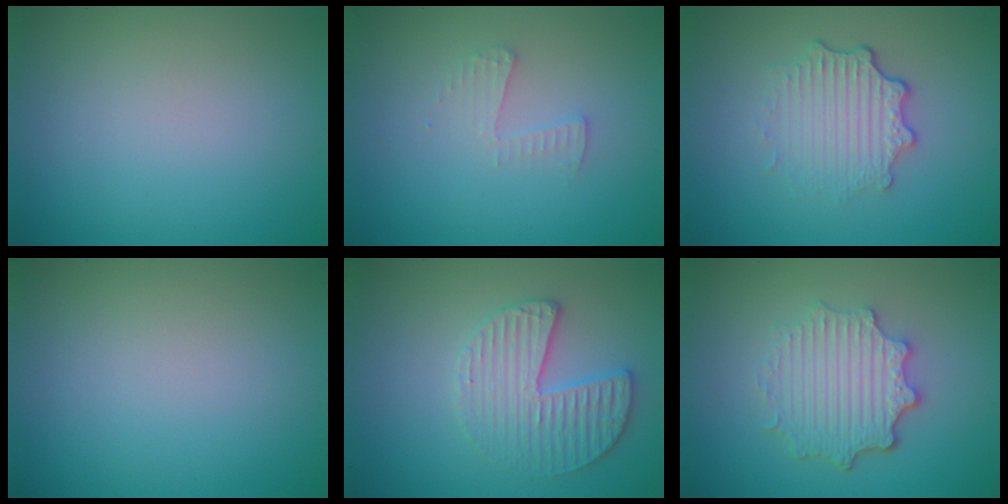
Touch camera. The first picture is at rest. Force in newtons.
{"total": 1.4, "press": 1.4, "slide": 0.1}
{"total": 3.4, "press": 2.6, "slide": 2.1}
{"total": 0.0}
{"total": 3.3, "press": 3.3, "slide": 0.6}
{"total": 4.9, "press": 3.7, "slide": 3.2}